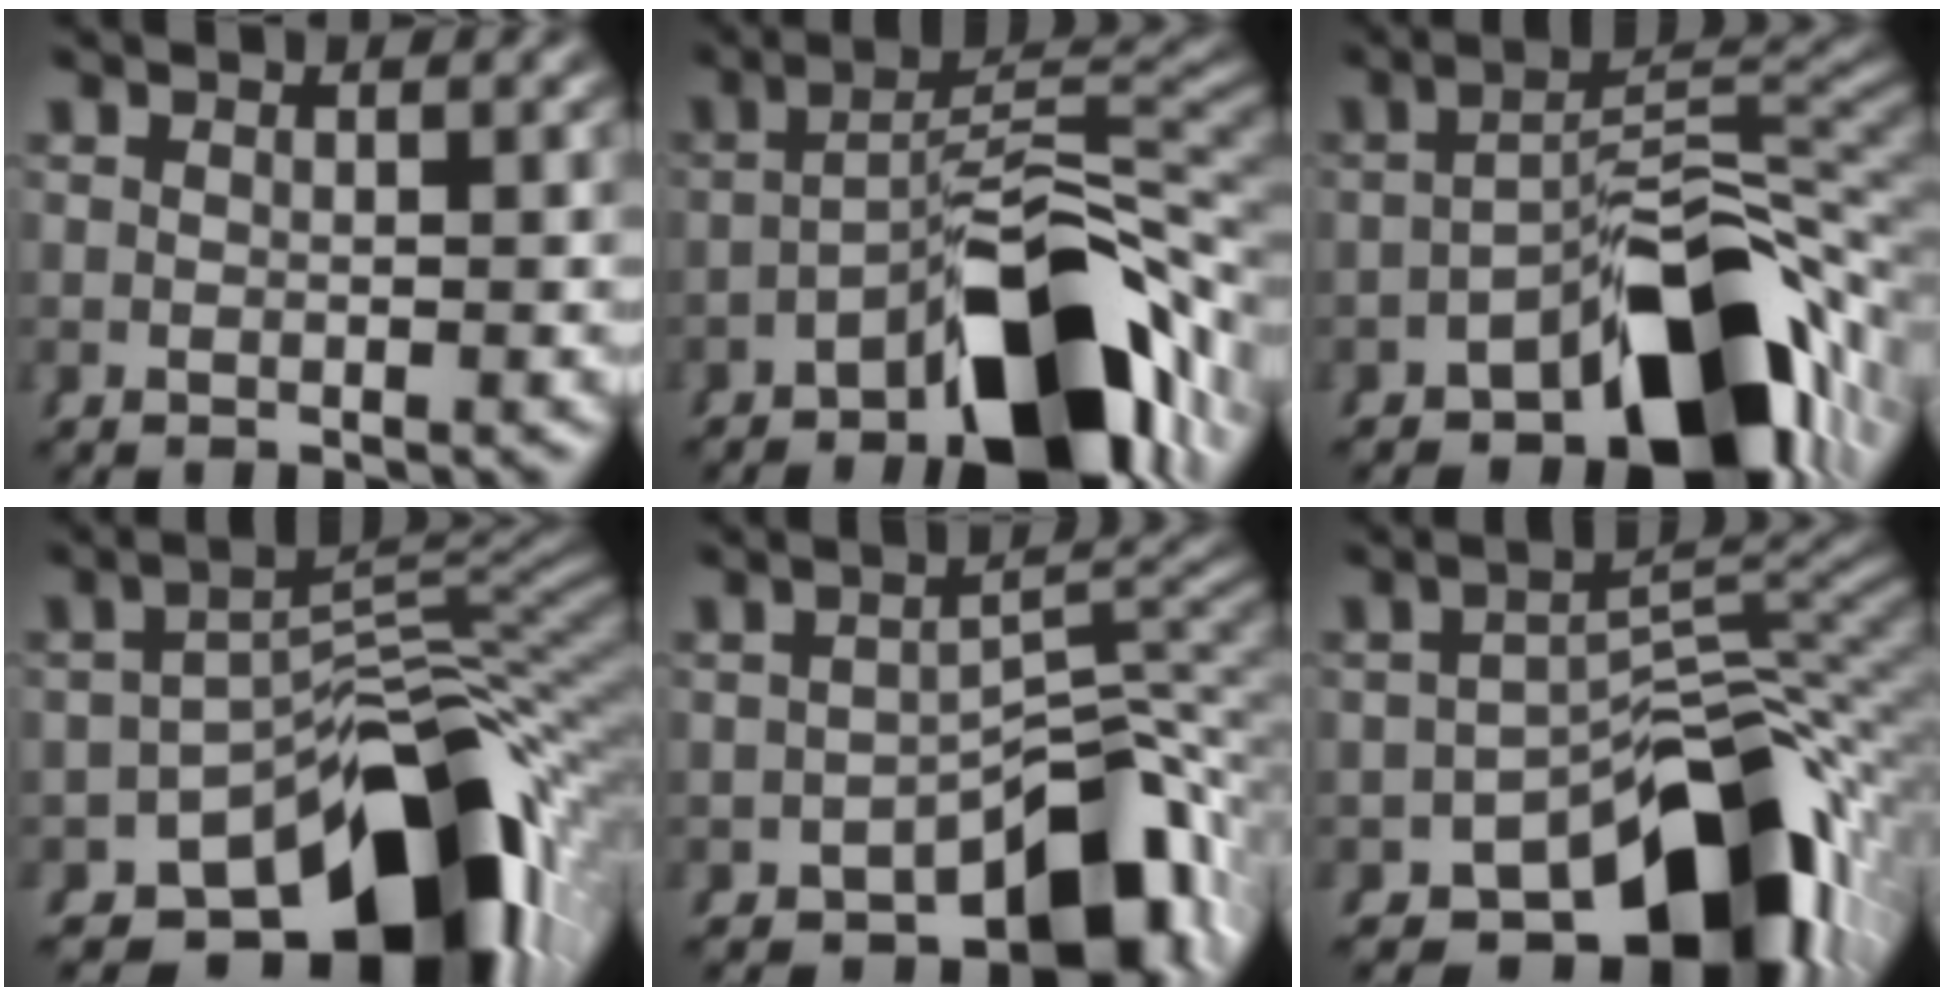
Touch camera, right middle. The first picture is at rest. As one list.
[{"total": 10.9, "force": [-4.9, 4.3, 8.7], "torque": [-0.106, -0.006, -0.067]}, {"total": 10.9, "force": [-5.9, 4.0, 8.2], "torque": [-0.089, -0.002, -0.082]}, {"total": 16.3, "force": [-9.3, 7.6, 10.9], "torque": [-0.127, -0.008, -0.130]}, {"total": 9.4, "force": [-5.7, 4.3, 6.1], "torque": [-0.047, -0.002, -0.081]}, {"total": 14.5, "force": [-9.0, 6.7, 9.2], "torque": [-0.102, -0.010, -0.125]}]